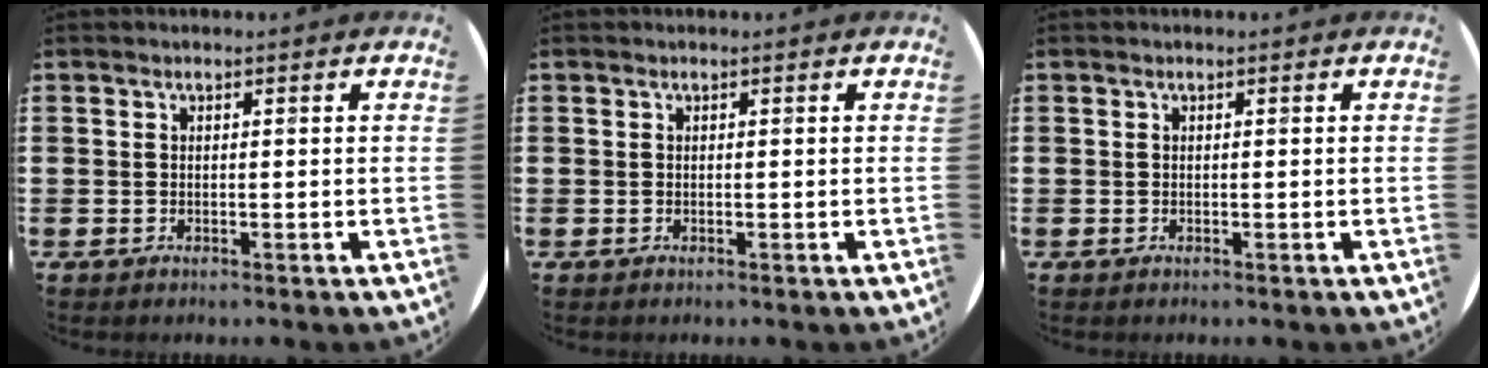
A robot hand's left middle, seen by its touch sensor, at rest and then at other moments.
{"total": 0.0}
{"total": 0.0}